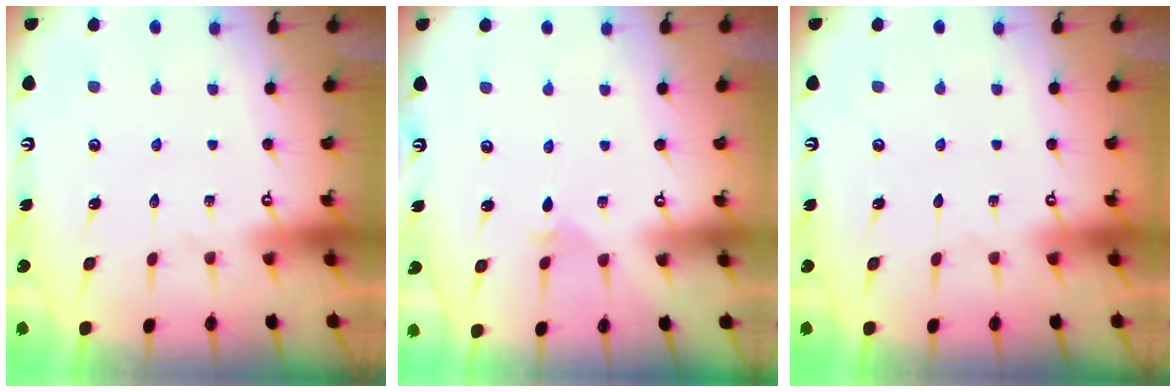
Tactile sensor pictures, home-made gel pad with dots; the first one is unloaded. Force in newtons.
{"total": 1.5, "press": 1.5, "slide": 0.4}
{"total": 0.0}